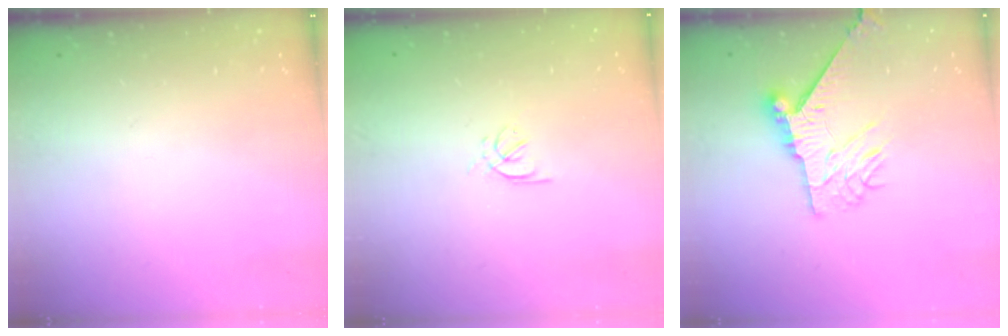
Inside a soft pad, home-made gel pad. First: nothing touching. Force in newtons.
{"total": 2.2, "press": 2.1, "slide": 0.7}
{"total": 9.5, "press": 9.5, "slide": 0.6}